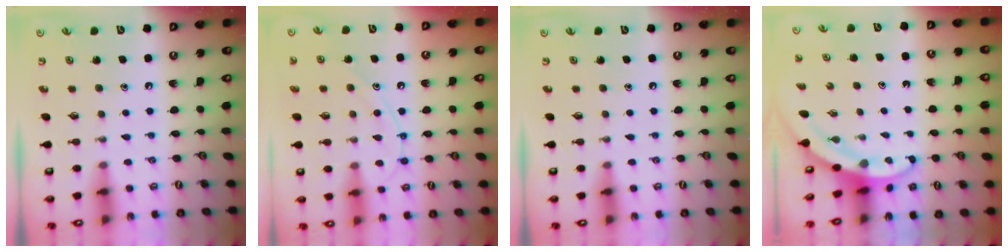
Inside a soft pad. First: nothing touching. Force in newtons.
{"total": 11.6, "press": 11.6, "slide": 1.0}
{"total": 0.0}
{"total": 3.5, "press": 3.5, "slide": 0.1}